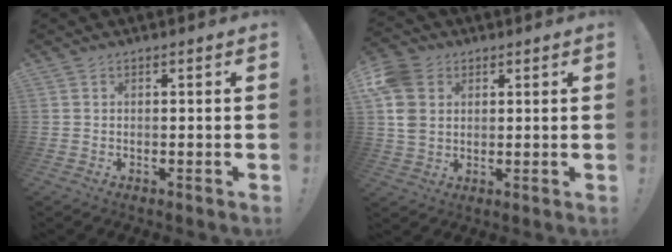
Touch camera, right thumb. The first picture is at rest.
{"total": 10.4, "force": [2.7, 8.3, 5.7], "torque": [-0.125, -0.005, 0.055]}